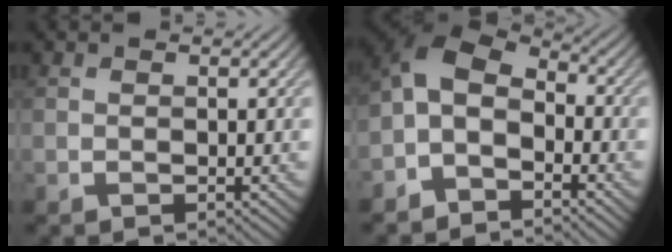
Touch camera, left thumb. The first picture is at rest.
{"total": 6.5, "force": [-3.0, 4.1, 4.1], "torque": [-0.078, 0.006, -0.073]}